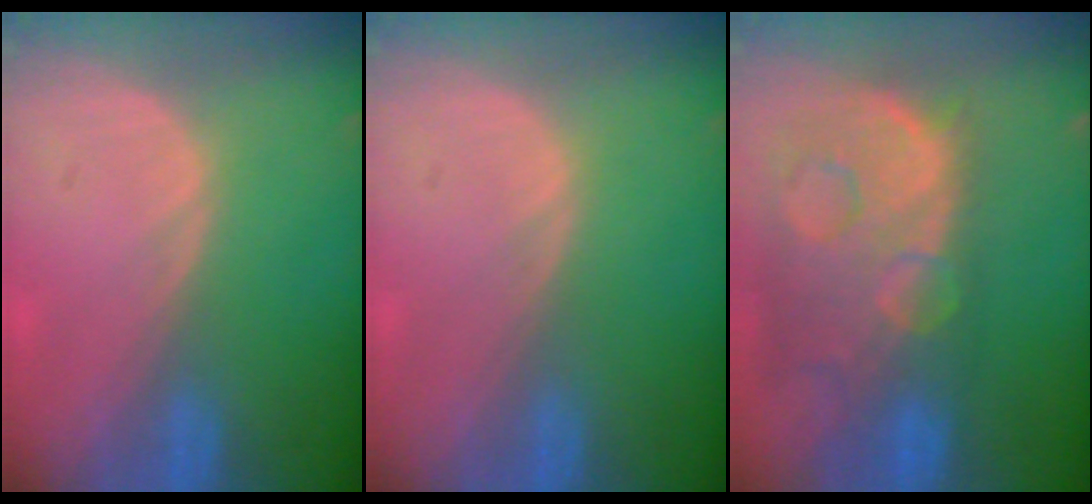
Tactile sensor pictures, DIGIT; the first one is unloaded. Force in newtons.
{"total": 0.0}
{"total": 14.1, "press": 11.5, "slide": 8.2}